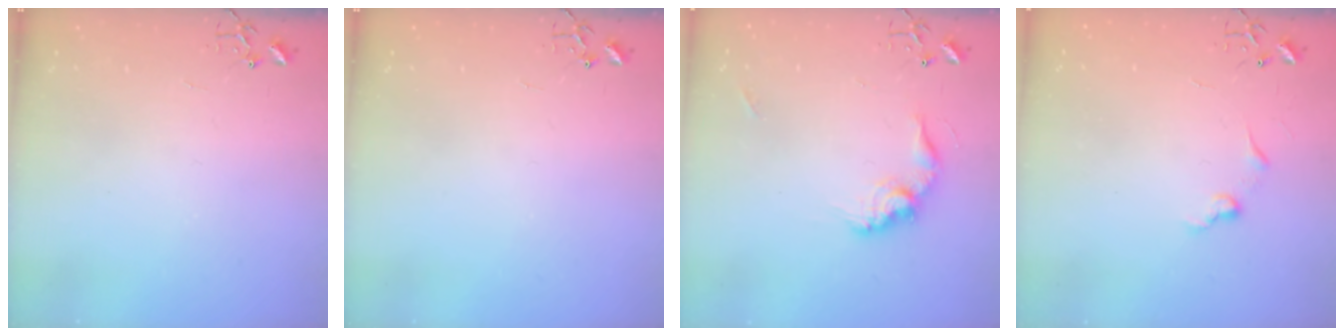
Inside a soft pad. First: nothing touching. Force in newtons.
{"total": 0.0}
{"total": 12.6, "press": 12.6, "slide": 0.7}
{"total": 6.3, "press": 6.3, "slide": 0.5}